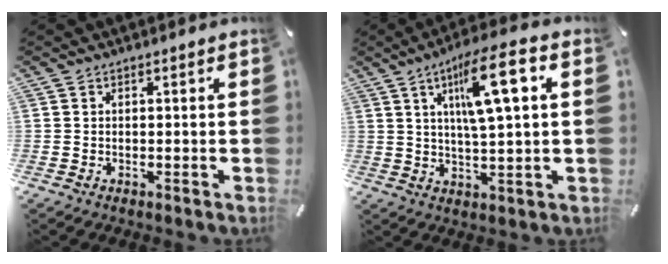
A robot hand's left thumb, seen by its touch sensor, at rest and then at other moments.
{"total": 13.1, "force": [4.6, 3.0, 11.9], "torque": [-0.194, -0.004, 0.073]}